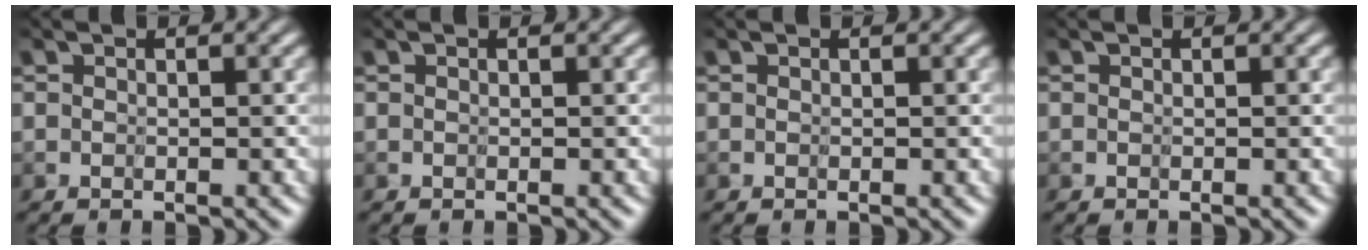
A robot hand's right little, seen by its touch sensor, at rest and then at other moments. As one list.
[{"total": 0.0}, {"total": 0.0}, {"total": 0.0}]